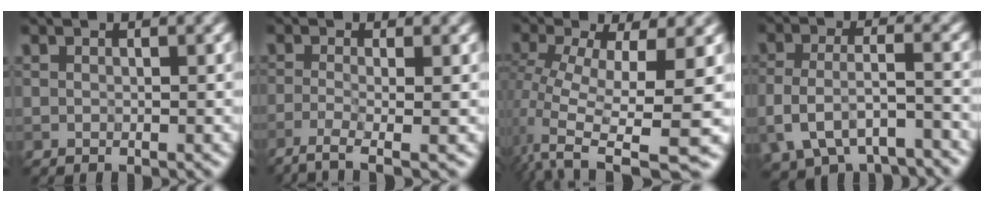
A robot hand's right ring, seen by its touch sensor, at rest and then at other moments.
{"total": 4.1, "force": [-2.0, 1.1, 3.4], "torque": [-0.054, -0.006, -0.050]}
{"total": 10.0, "force": [-2.5, 3.3, 9.1], "torque": [-0.162, -0.021, -0.036]}
{"total": 6.3, "force": [-3.2, 3.0, 4.4], "torque": [-0.087, -0.009, -0.059]}